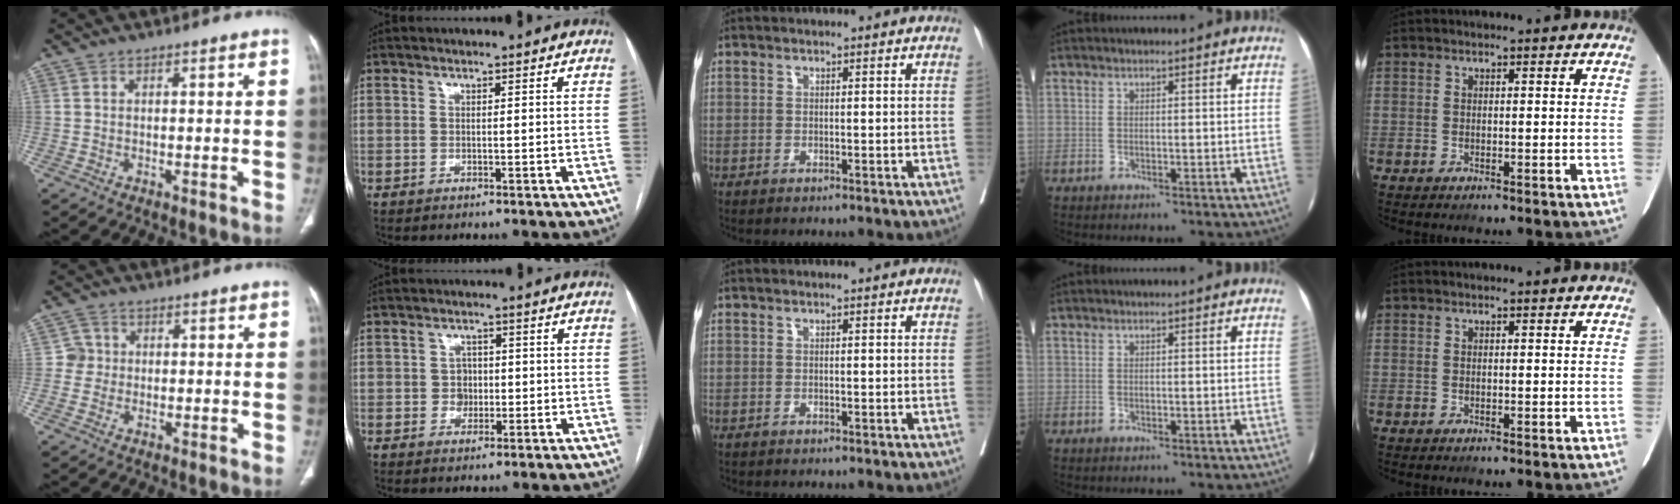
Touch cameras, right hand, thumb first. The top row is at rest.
{"thumb": {"total": 2.6, "force": [0.0, 2.6, 0.2], "torque": [0.018, 0.009, -0.007]}, "index": {"total": 2.5, "force": [-0.2, 2.3, 0.9], "torque": [-0.009, 0.007, 0.001]}}